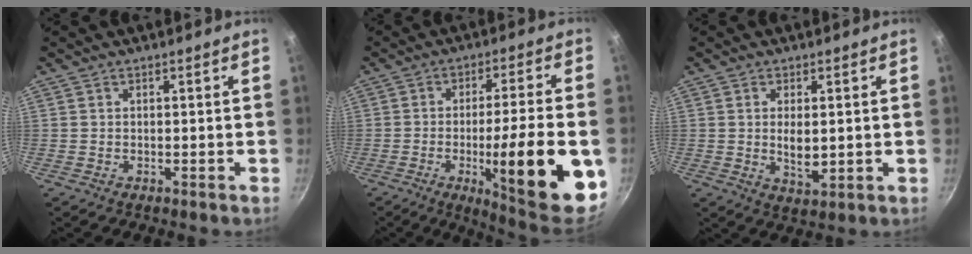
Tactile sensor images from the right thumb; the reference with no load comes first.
{"total": 20.8, "force": [-5.7, 4.1, 19.6], "torque": [-0.259, 0.014, -0.077]}
{"total": 5.0, "force": [0.3, 2.3, 4.4], "torque": [-0.077, -0.012, 0.010]}